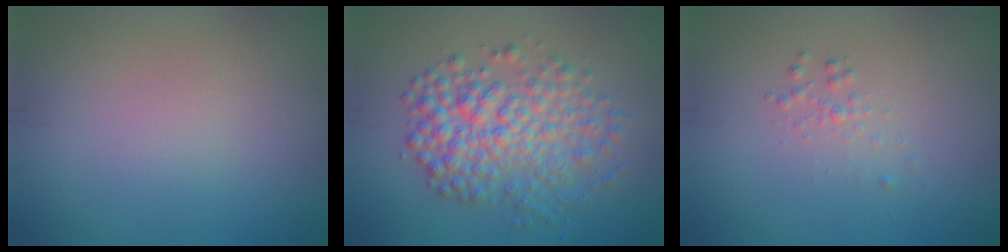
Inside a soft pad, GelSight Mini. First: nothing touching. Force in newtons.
{"total": 5.6, "press": 5.6, "slide": 0.1}
{"total": 0.9, "press": 0.9, "slide": 0.0}